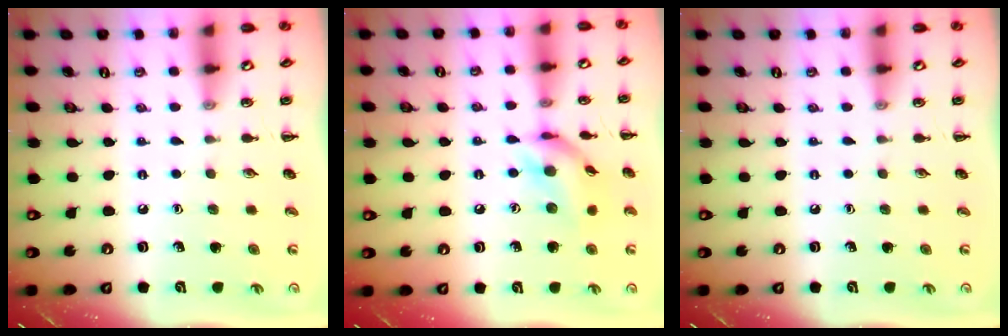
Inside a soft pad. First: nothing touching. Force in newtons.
{"total": 12.6, "press": 12.4, "slide": 1.9}
{"total": 0.0}